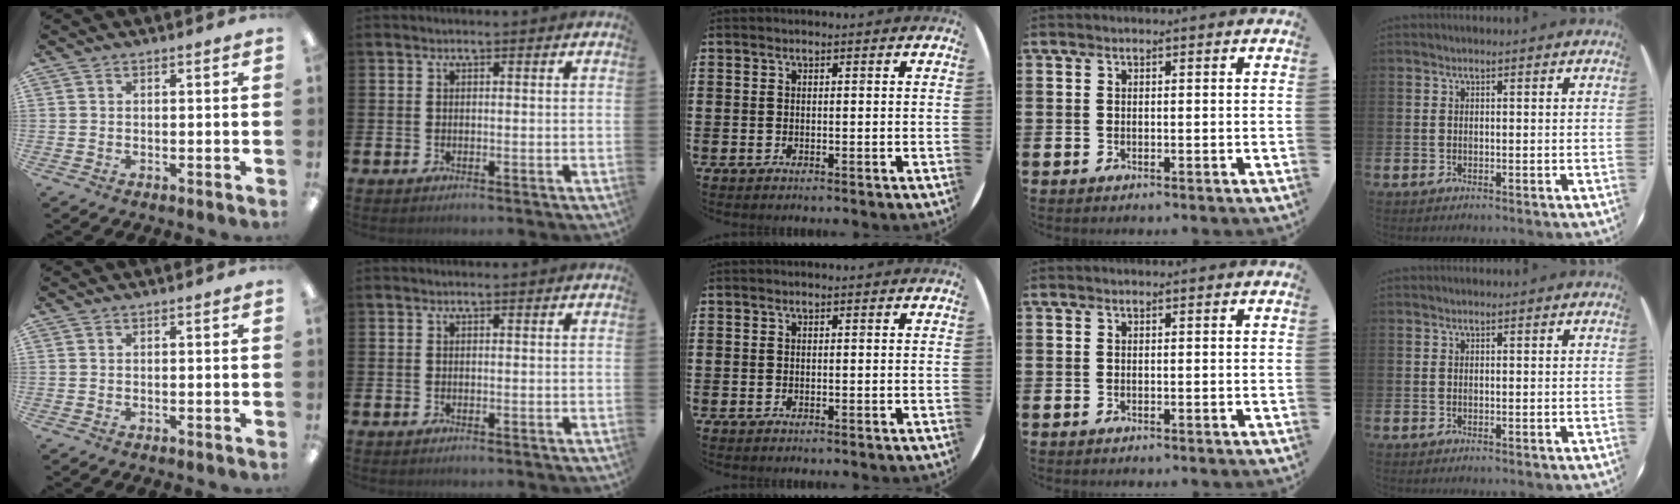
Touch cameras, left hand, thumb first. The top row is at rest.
{}